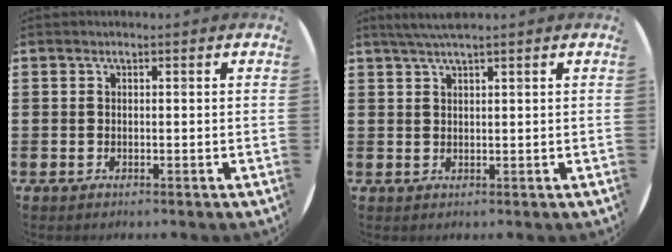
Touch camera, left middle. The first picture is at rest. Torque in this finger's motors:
{"motor_torque": [0.25, -0.25, 0.03, 0.01]}